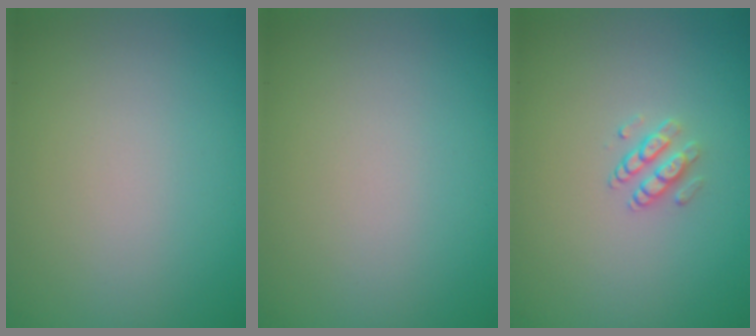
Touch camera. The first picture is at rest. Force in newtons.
{"total": 0.0}
{"total": 1.5, "press": 1.1, "slide": 1.0}